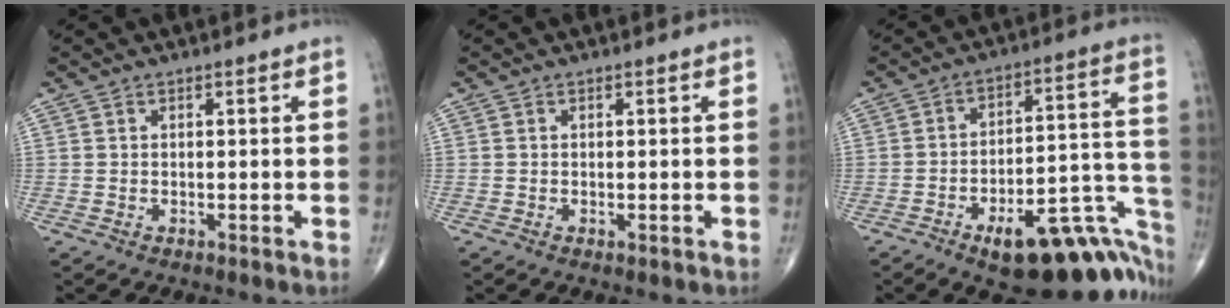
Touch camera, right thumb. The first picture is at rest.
{"total": 0.0}
{"total": 23.4, "force": [-11.8, 9.3, 17.9], "torque": [-0.139, 0.101, -0.154]}